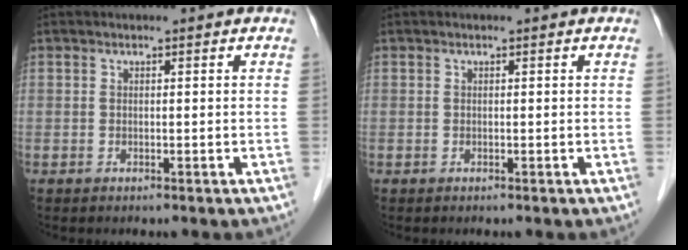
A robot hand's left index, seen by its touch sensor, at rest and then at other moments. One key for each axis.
{"total": 0.0}